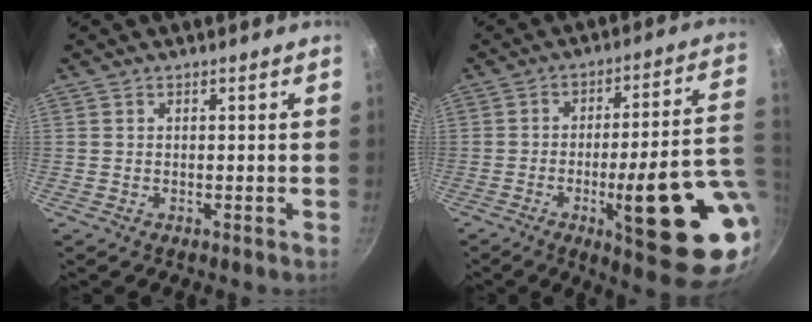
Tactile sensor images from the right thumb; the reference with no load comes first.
{"total": 22.5, "force": [-5.0, 5.0, 21.3], "torque": [-0.265, 0.008, -0.059]}